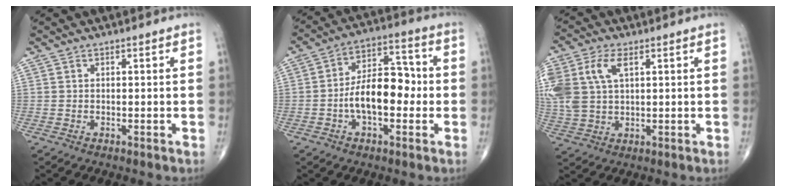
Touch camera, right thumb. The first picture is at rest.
{"total": 12.1, "force": [-1.8, 6.6, 10.0], "torque": [-0.147, 0.038, -0.038]}
{"total": 12.1, "force": [3.8, 6.9, 9.2], "torque": [-0.224, 0.008, 0.079]}